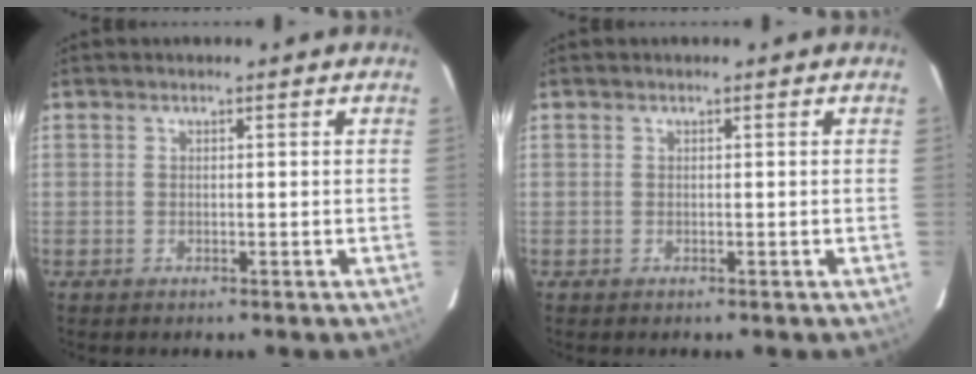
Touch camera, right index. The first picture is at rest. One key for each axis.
{"total": 0.0}